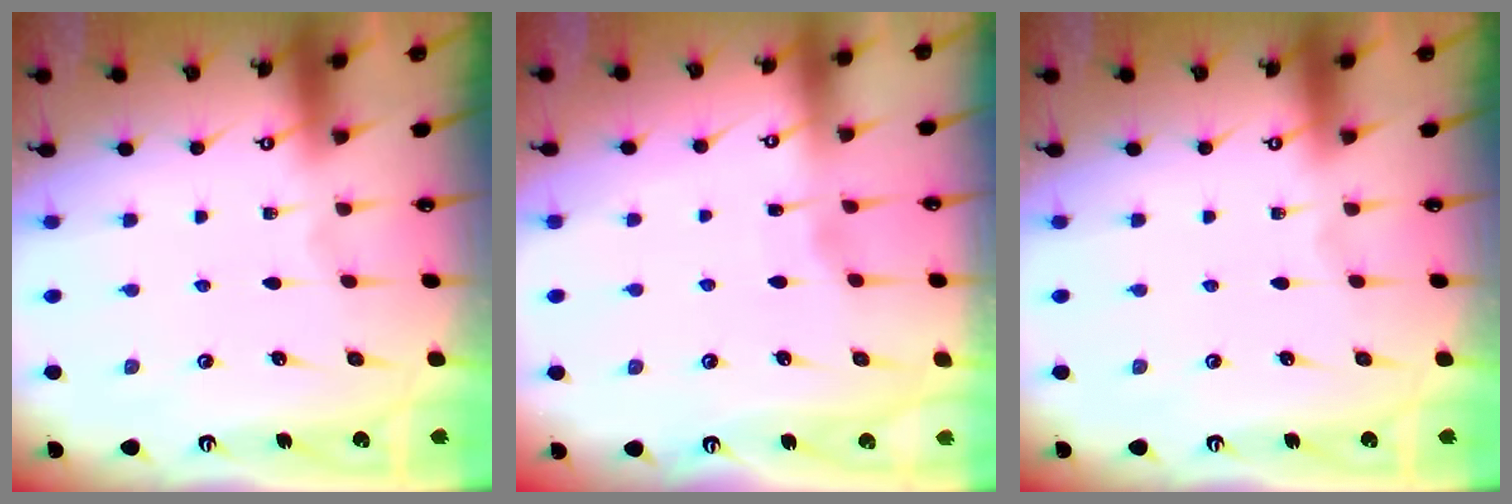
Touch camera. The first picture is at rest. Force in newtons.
{"total": 2.6, "press": 2.6, "slide": 0.4}
{"total": 0.0}